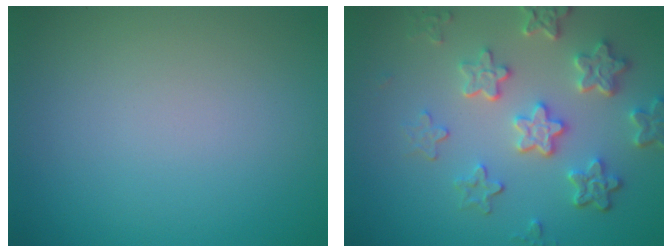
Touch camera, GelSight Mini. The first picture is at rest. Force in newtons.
{"total": 5.7, "press": 4.3, "slide": 3.7}